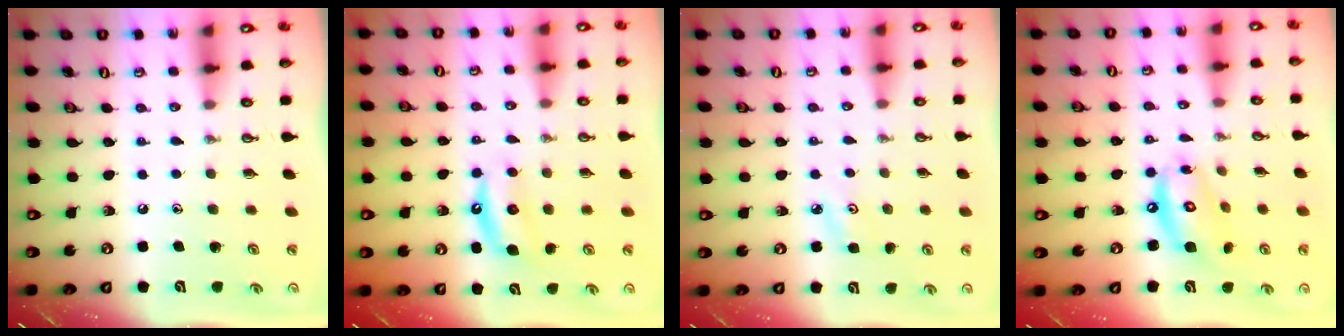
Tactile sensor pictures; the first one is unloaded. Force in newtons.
{"total": 6.0, "press": 6.0, "slide": 0.6}
{"total": 4.5, "press": 4.4, "slide": 0.6}
{"total": 12.1, "press": 12.1, "slide": 0.9}